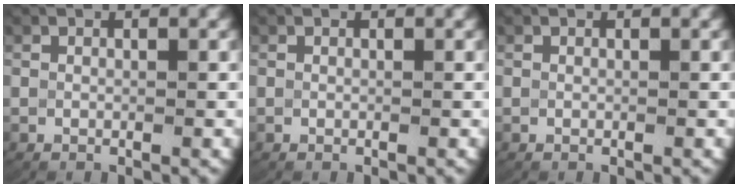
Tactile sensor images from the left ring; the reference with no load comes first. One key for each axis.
{"total": 0.0}
{"total": 0.0}